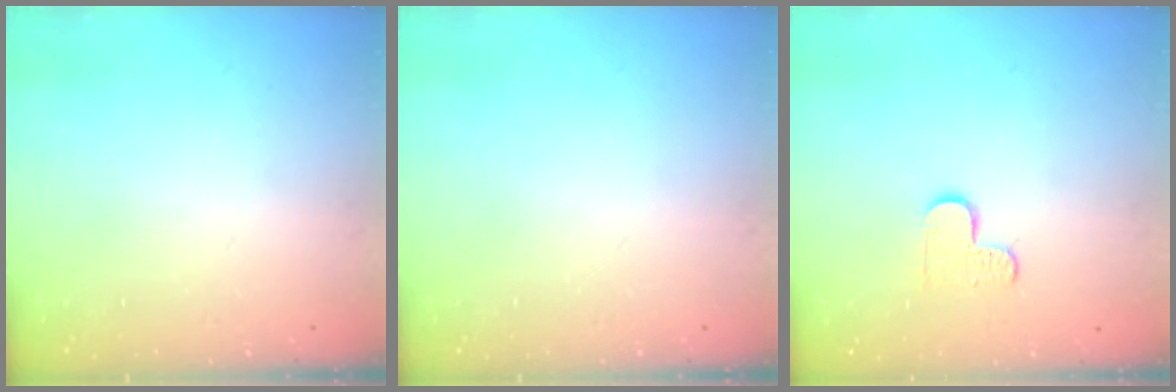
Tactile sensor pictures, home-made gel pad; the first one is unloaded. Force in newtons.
{"total": 0.0}
{"total": 4.6, "press": 4.5, "slide": 0.5}